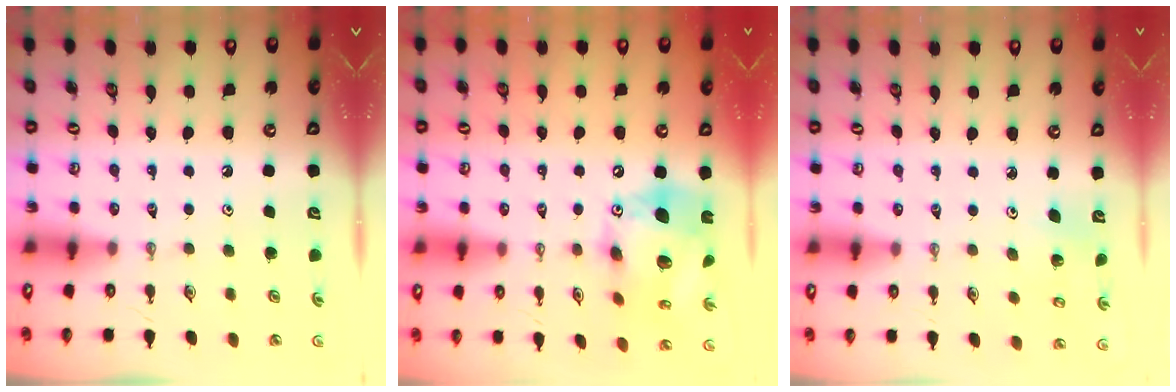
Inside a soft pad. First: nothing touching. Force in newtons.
{"total": 17.9, "press": 17.8, "slide": 1.6}
{"total": 3.8, "press": 3.7, "slide": 1.0}